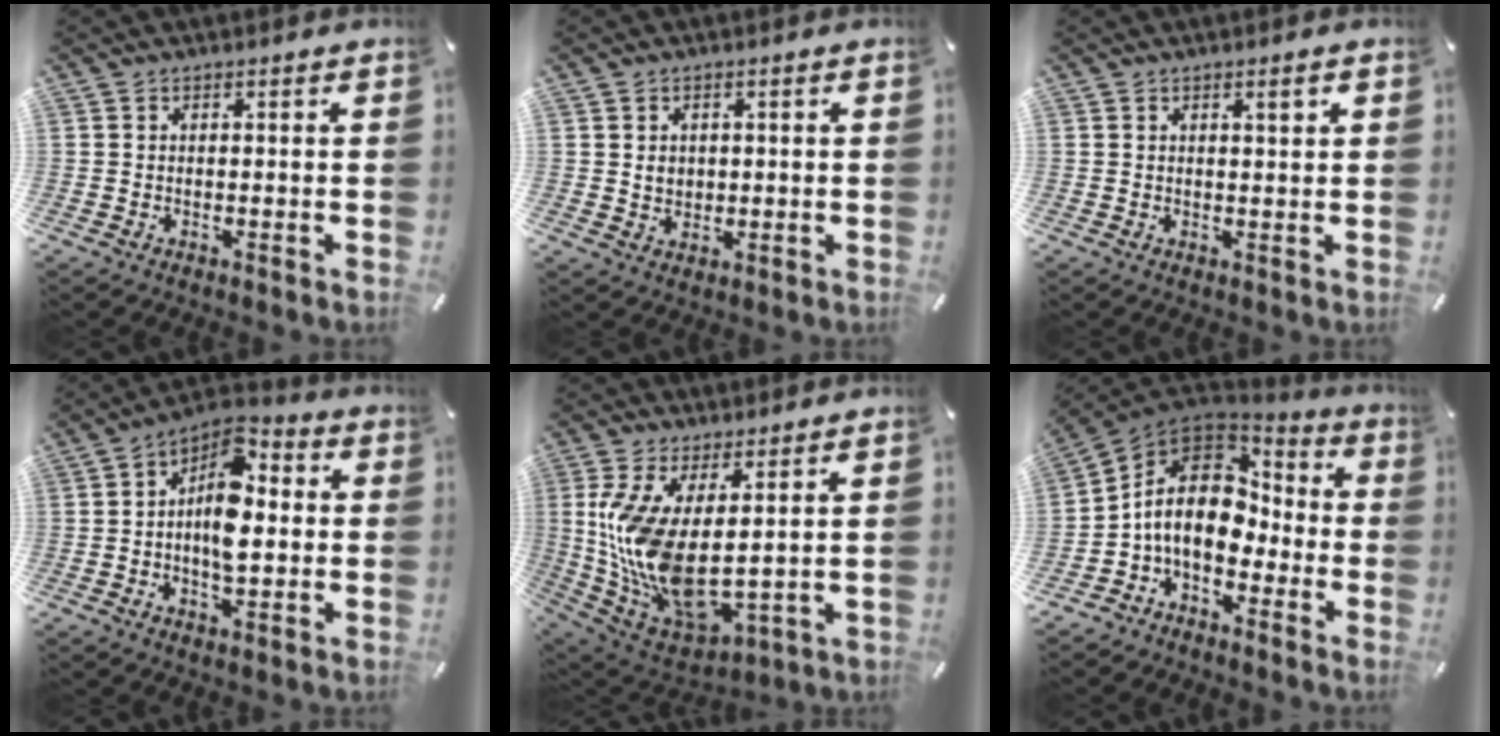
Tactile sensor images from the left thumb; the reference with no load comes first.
{"total": 2.6, "force": [0.6, 2.5, 0.7], "torque": [-0.012, 0.000, 0.009]}
{"total": 2.4, "force": [1.2, 0.5, 2.1], "torque": [-0.034, 0.000, 0.017]}
{"total": 11.3, "force": [0.2, 6.6, 9.2], "torque": [-0.167, -0.018, 0.002]}
{"total": 13.9, "force": [2.6, 6.9, 11.8], "torque": [-0.257, -0.041, 0.056]}
{"total": 12.8, "force": [-1.4, 9.6, 8.3], "torque": [-0.173, 0.011, -0.028]}